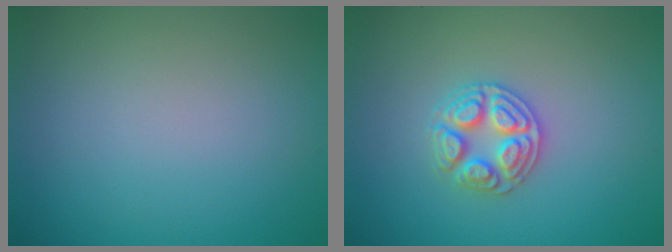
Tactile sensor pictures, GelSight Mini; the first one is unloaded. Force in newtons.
{"total": 3.2, "press": 3.1, "slide": 0.4}